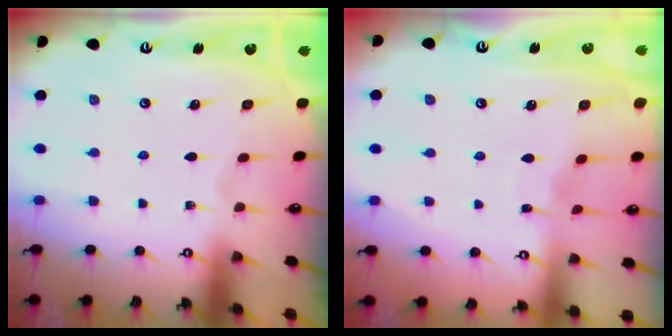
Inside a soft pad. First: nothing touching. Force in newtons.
{"total": 3.3, "press": 3.2, "slide": 0.5}